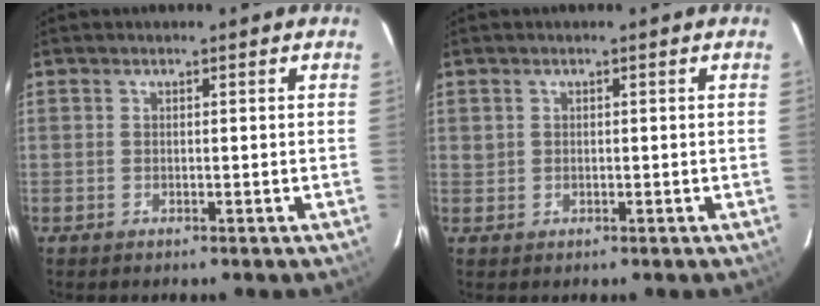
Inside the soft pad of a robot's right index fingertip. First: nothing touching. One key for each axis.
{"total": 1.1, "fx": 0.2, "fy": 1.0, "fz": 0.2, "tx": 0.000, "ty": 0.003, "tz": 0.005}